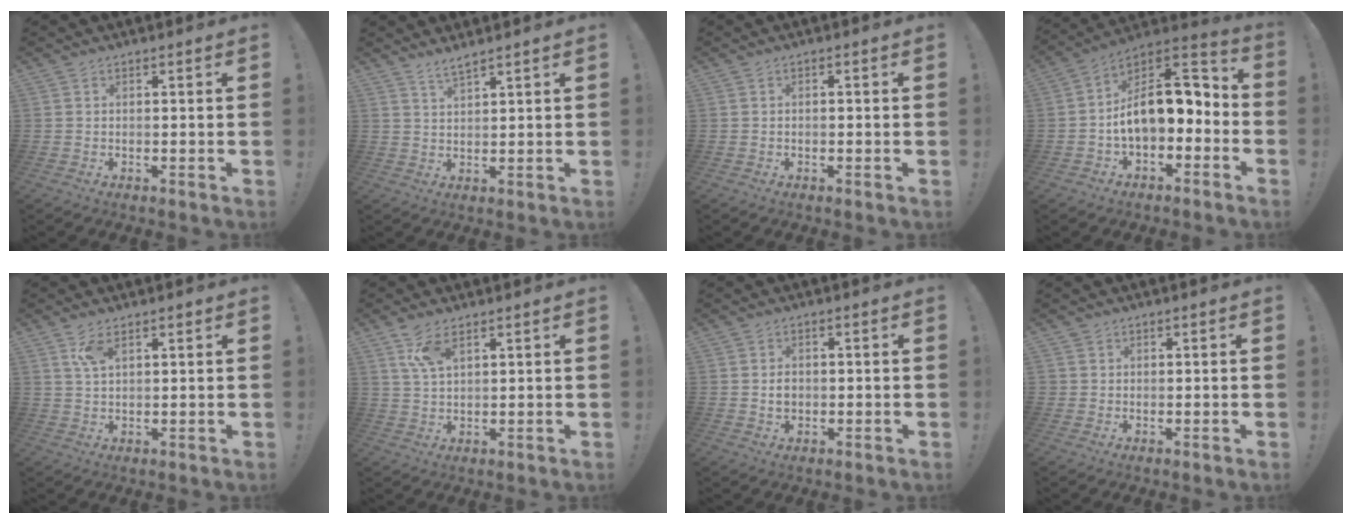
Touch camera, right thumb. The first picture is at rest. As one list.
[{"total": 3.2, "force": [2.8, 0.0, 1.6], "torque": [-0.030, -0.017, 0.048]}, {"total": 0.8, "force": [-0.7, 0.2, 0.4], "torque": [-0.009, 0.003, -0.013]}, {"total": 15.5, "force": [0.4, 9.6, 12.2], "torque": [-0.174, 0.003, 0.018]}, {"total": 5.1, "force": [2.6, 2.2, 3.8], "torque": [-0.063, -0.007, 0.045]}, {"total": 7.2, "force": [4.2, 2.9, 5.2], "torque": [-0.089, -0.014, 0.076]}, {"total": 3.0, "force": [-0.3, 2.3, 1.9], "torque": [-0.015, -0.002, -0.009]}, {"total": 1.1, "force": [0.5, 1.0, 0.1], "torque": [0.001, 0.000, 0.007]}]